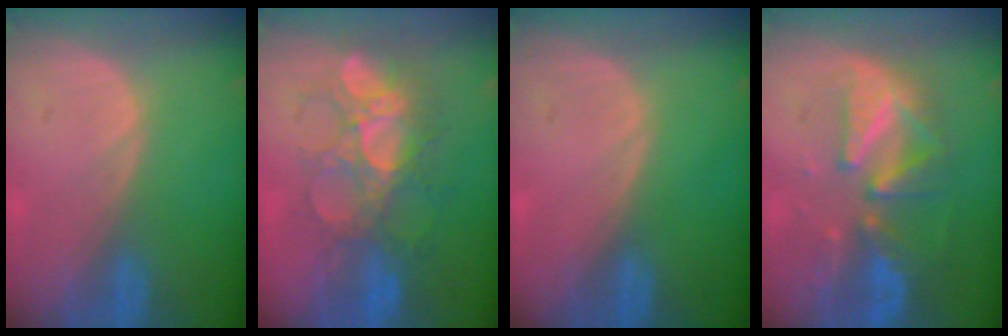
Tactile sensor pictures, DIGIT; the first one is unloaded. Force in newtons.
{"total": 9.1, "press": 8.6, "slide": 2.9}
{"total": 0.0}
{"total": 9.3, "press": 8.5, "slide": 3.7}